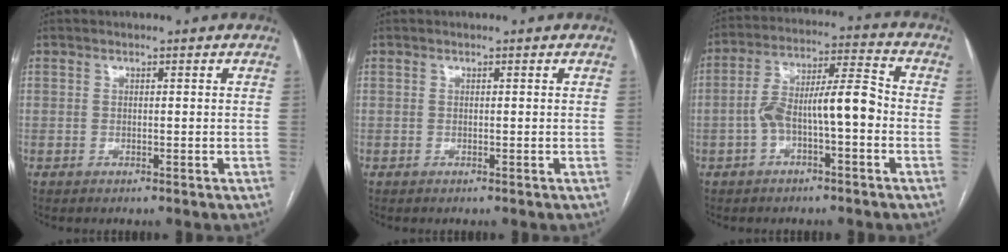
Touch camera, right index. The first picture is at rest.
{"total": 0.0}
{"total": 10.1, "force": [-2.3, 2.4, 9.6], "torque": [-0.171, 0.038, -0.037]}